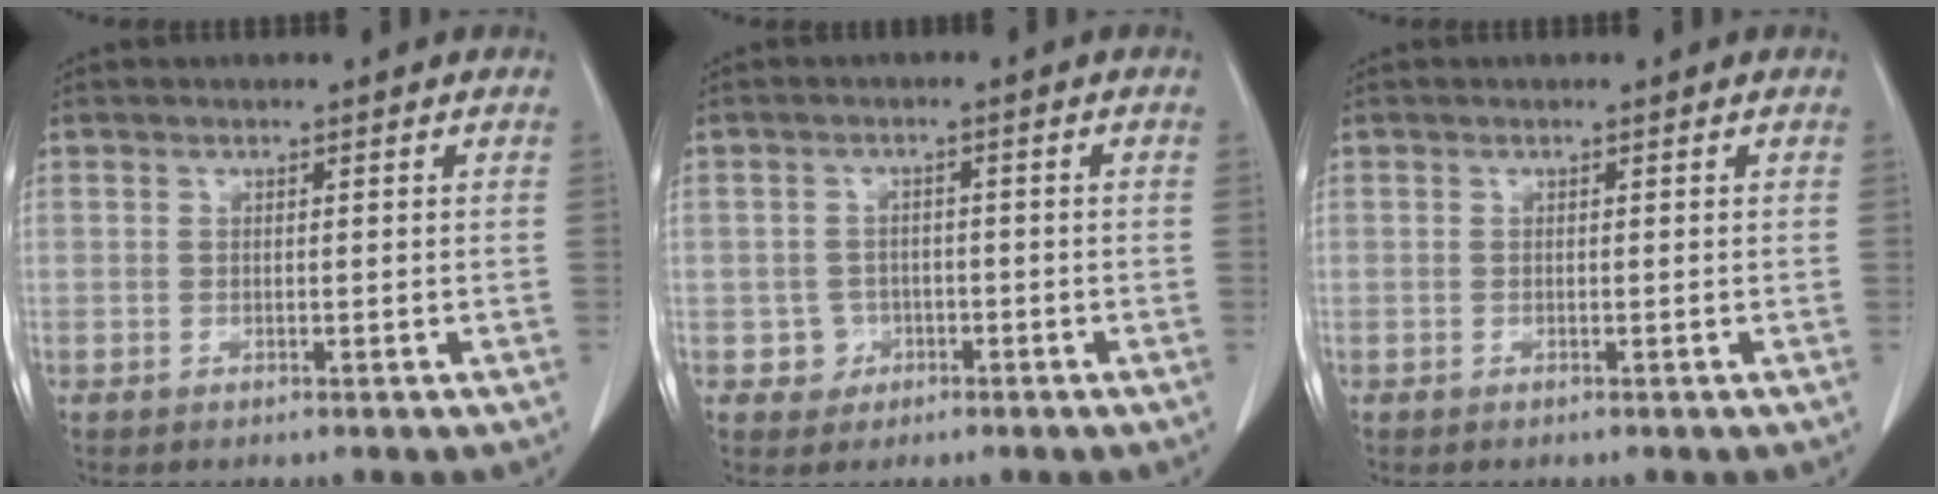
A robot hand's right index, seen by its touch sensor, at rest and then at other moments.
{"total": 2.9, "force": [-1.0, 2.7, -0.1], "torque": [0.013, 0.012, -0.012]}
{"total": 0.0}